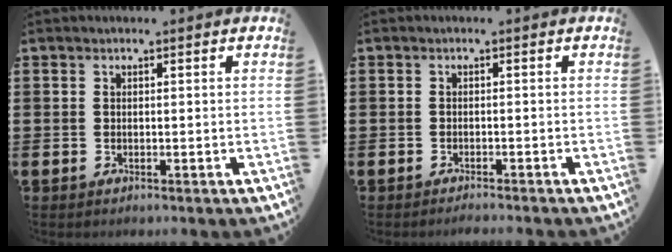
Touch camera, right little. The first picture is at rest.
{"total": 0.7, "force": [-0.7, -0.1, 0.2], "torque": [-0.002, -0.002, -0.014]}